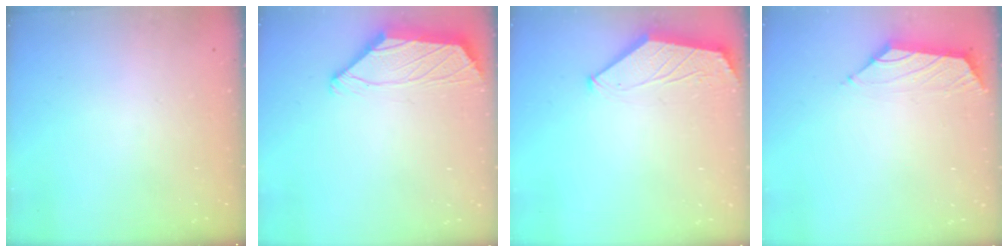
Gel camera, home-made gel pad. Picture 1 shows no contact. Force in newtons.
{"total": 1.7, "press": 1.5, "slide": 0.7}
{"total": 1.5, "press": 1.5, "slide": 0.4}
{"total": 1.6, "press": 1.4, "slide": 0.6}